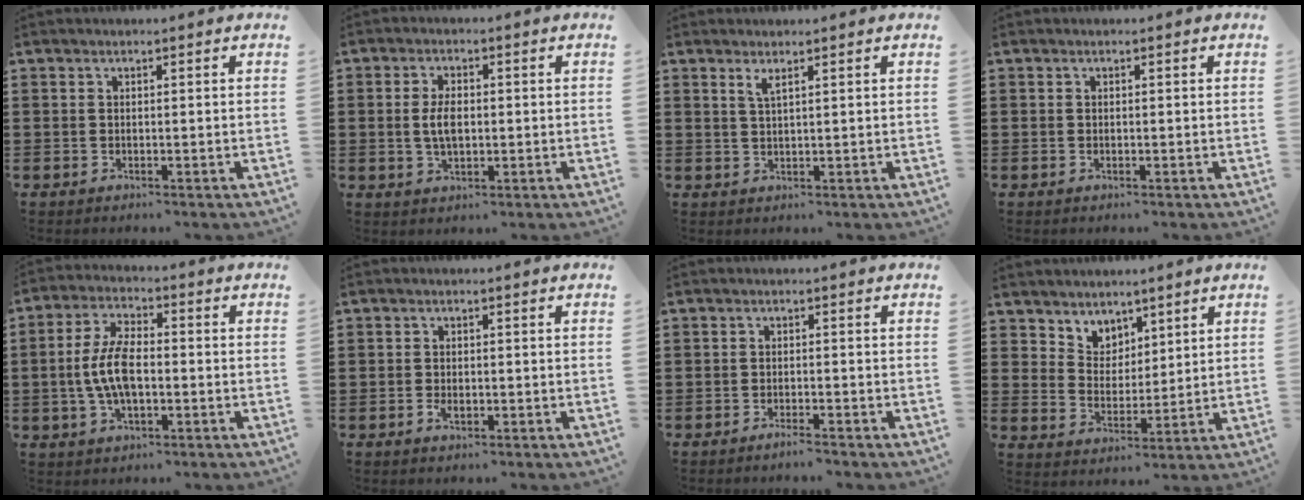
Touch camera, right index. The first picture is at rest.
{"total": 4.4, "force": [0.1, 2.2, 3.8], "torque": [-0.089, 0.001, -0.004]}
{"total": 1.7, "force": [1.1, 0.2, 1.3], "torque": [-0.028, 0.001, 0.019]}
{"total": 0.0}
{"total": 8.0, "force": [-0.9, 3.6, 7.1], "torque": [-0.161, -0.002, -0.023]}
{"total": 1.5, "force": [-0.6, 0.8, 1.1], "torque": [-0.020, -0.001, -0.011]}
{"total": 1.6, "force": [-1.5, 0.0, 0.6], "torque": [-0.012, -0.002, -0.028]}
{"total": 4.8, "force": [3.8, 2.9, -0.6], "torque": [-0.012, -0.007, 0.070]}